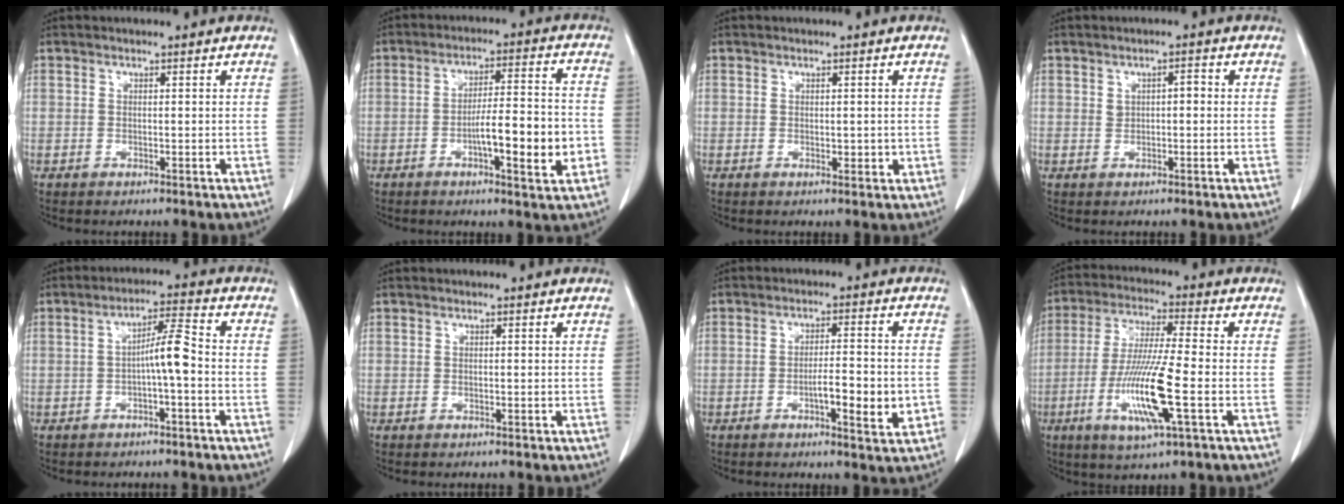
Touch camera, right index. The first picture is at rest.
{"total": 10.2, "force": [-3.0, 1.4, 9.7], "torque": [-0.148, 0.009, -0.045]}
{"total": 1.7, "force": [0.0, 0.9, 1.4], "torque": [-0.014, 0.000, 0.004]}
{"total": 2.0, "force": [0.4, 1.0, 1.7], "torque": [-0.023, 0.014, 0.010]}
{"total": 5.0, "force": [-0.9, 0.3, 4.9], "torque": [-0.080, 0.017, -0.015]}
{"total": 0.0}
{"total": 7.2, "force": [-2.1, 1.2, 6.8], "torque": [-0.097, 0.000, -0.028]}
{"total": 12.7, "force": [-3.7, 0.4, 12.1], "torque": [-0.242, -0.016, -0.072]}